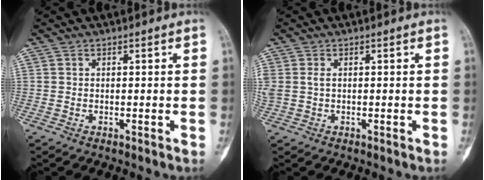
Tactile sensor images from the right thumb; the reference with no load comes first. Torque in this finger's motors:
{"motor_torque": [0.24, 0.26, 0.61, 0.07, 0.05]}